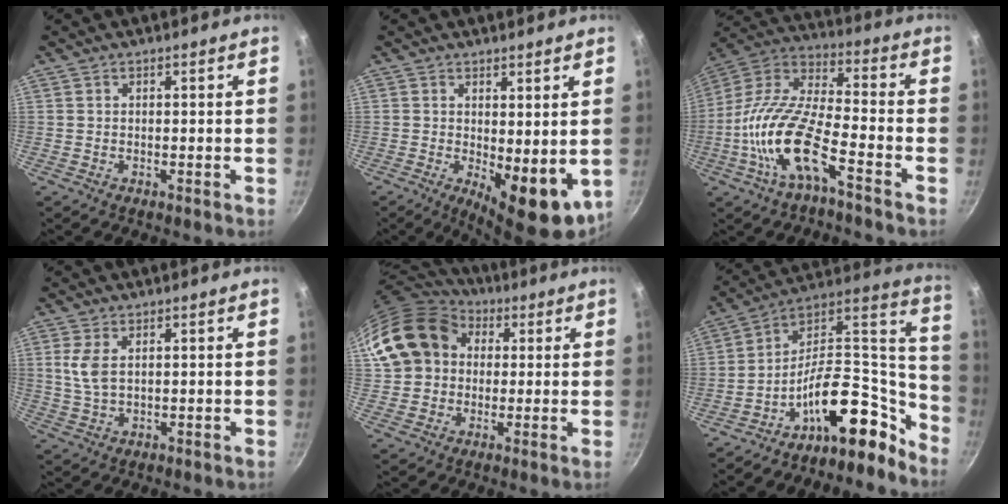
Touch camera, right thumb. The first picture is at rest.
{"total": 9.6, "force": [-0.1, 4.1, 8.7], "torque": [-0.096, -0.014, 0.012]}
{"total": 16.5, "force": [-7.2, 5.4, 13.9], "torque": [-0.270, 0.052, -0.155]}
{"total": 5.0, "force": [1.3, 2.7, 3.9], "torque": [-0.082, -0.005, 0.029]}
{"total": 16.1, "force": [4.1, 13.3, 8.2], "torque": [-0.131, 0.031, 0.065]}
{"total": 20.2, "force": [-13.0, 9.8, 11.9], "torque": [-0.113, 0.126, -0.214]}